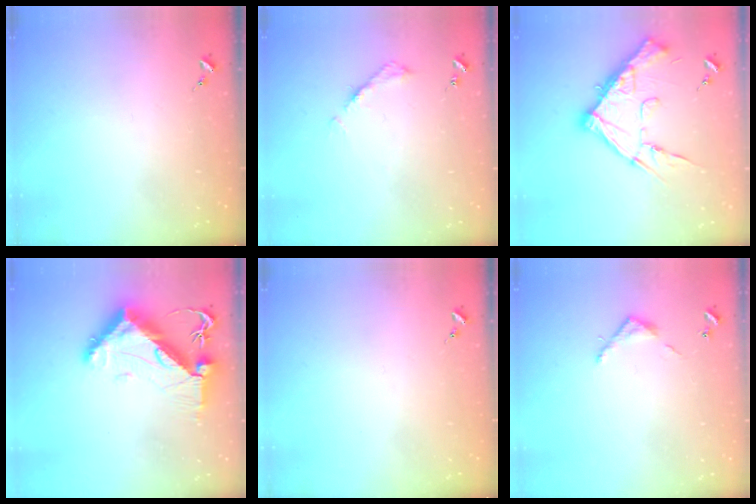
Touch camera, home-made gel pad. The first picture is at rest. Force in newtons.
{"total": 5.3, "press": 5.3, "slide": 0.5}
{"total": 15.4, "press": 15.4, "slide": 0.4}
{"total": 12.1, "press": 12.0, "slide": 1.7}
{"total": 0.0}
{"total": 3.6, "press": 3.6, "slide": 0.2}